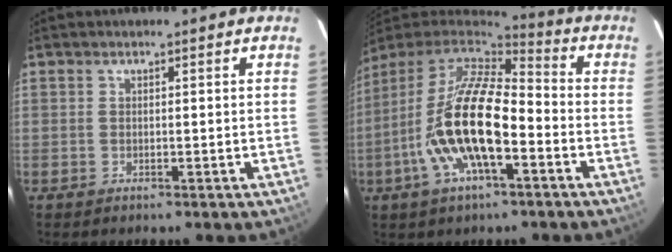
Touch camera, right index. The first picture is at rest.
{"total": 18.6, "force": [-5.9, 6.5, 16.3], "torque": [-0.320, -0.017, -0.116]}